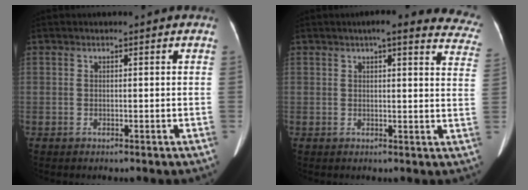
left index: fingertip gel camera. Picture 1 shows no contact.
{"total": 15.5, "force": [13.9, 3.0, 6.2], "torque": [-0.040, -0.019, 0.129]}